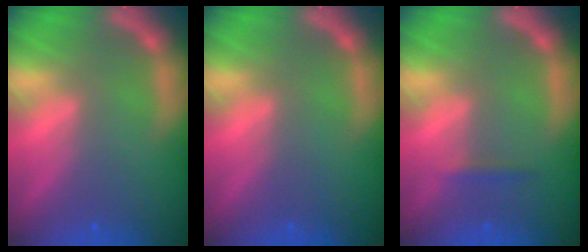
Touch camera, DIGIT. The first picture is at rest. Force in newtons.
{"total": 0.0}
{"total": 0.9}